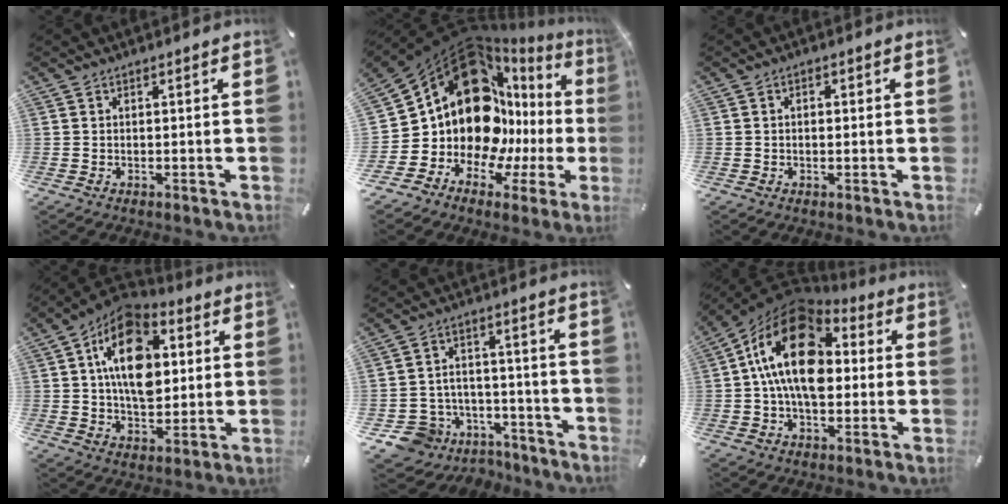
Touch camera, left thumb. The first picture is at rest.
{"total": 21.8, "force": [5.6, 15.6, 14.1], "torque": [-0.229, -0.100, 0.122]}
{"total": 1.4, "force": [-0.1, 1.0, 0.9], "torque": [-0.011, 0.002, -0.005]}
{"total": 17.4, "force": [4.0, 11.4, 12.6], "torque": [-0.221, -0.003, 0.071]}
{"total": 9.1, "force": [-5.0, 7.4, 1.8], "torque": [-0.041, 0.031, -0.084]}
{"total": 20.6, "force": [2.5, 13.4, 15.5], "torque": [-0.295, -0.001, 0.034]}